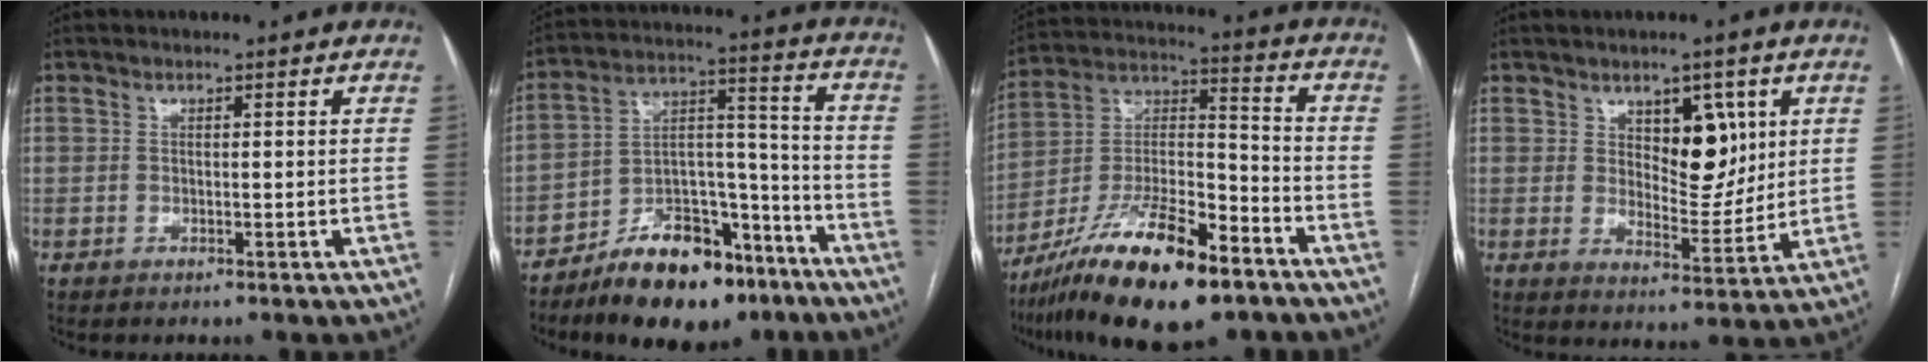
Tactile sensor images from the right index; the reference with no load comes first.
{"total": 17.1, "force": [-12.1, 6.9, 9.8], "torque": [-0.156, 0.036, -0.194]}
{"total": 20.7, "force": [-13.5, 5.0, 14.9], "torque": [-0.271, -0.005, -0.236]}
{"total": 8.1, "force": [3.1, 4.0, 6.2], "torque": [-0.088, 0.003, 0.056]}